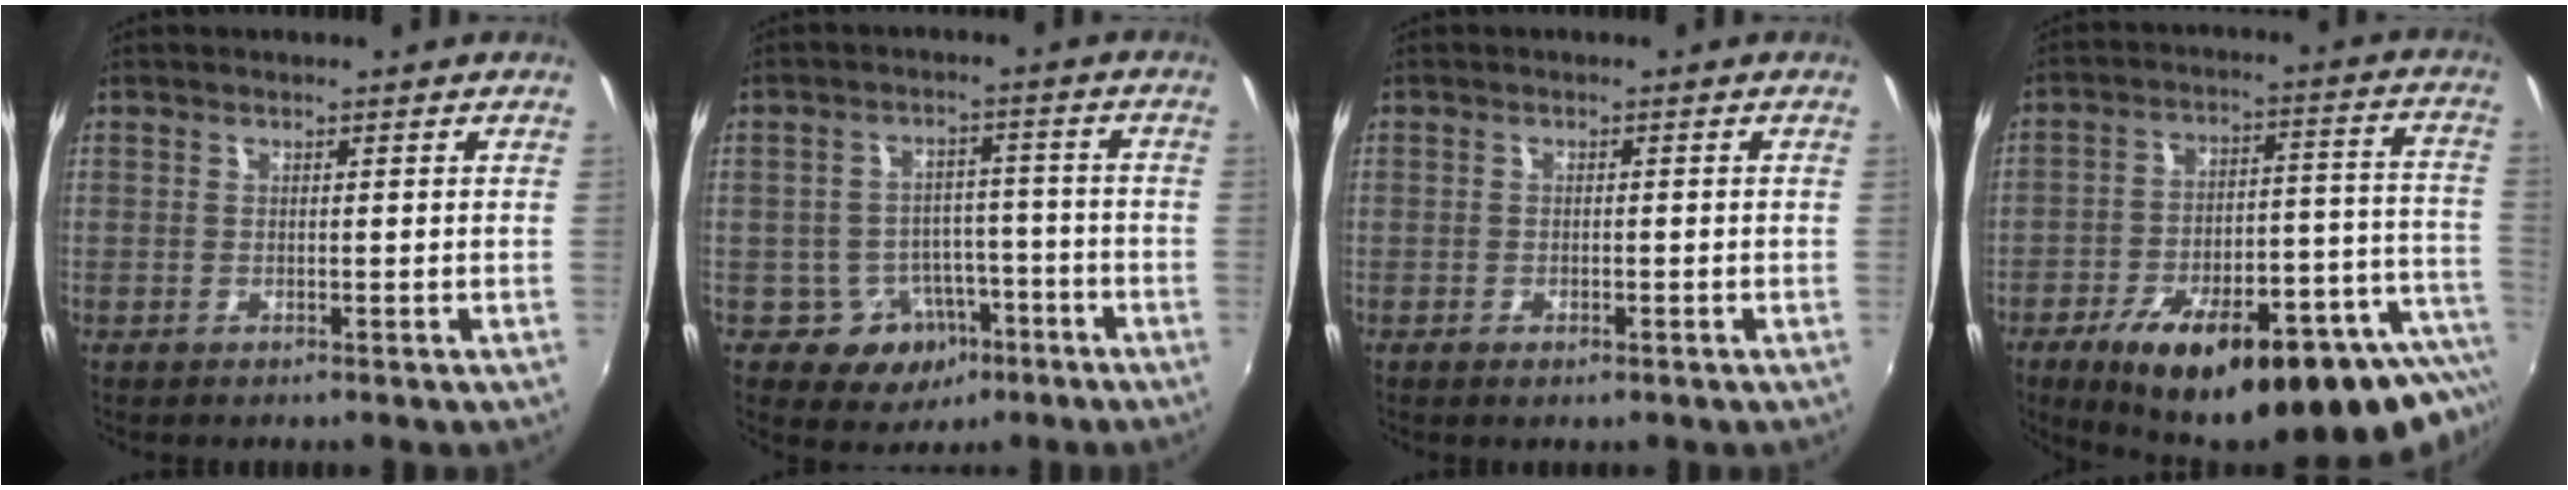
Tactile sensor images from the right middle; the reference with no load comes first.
{"total": 8.3, "force": [-4.3, 6.7, 2.2], "torque": [-0.046, 0.021, -0.041]}
{"total": 1.5, "force": [-0.9, 0.9, 0.8], "torque": [-0.015, -0.007, -0.016]}
{"total": 29.1, "force": [-20.7, 8.3, 18.7], "torque": [-0.263, -0.024, -0.286]}